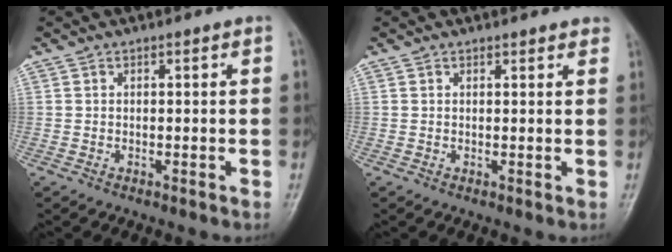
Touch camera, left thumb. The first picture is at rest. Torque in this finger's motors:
{"motor_torque": [-0.18, 0.08, -0.20, -0.04, 0.03]}